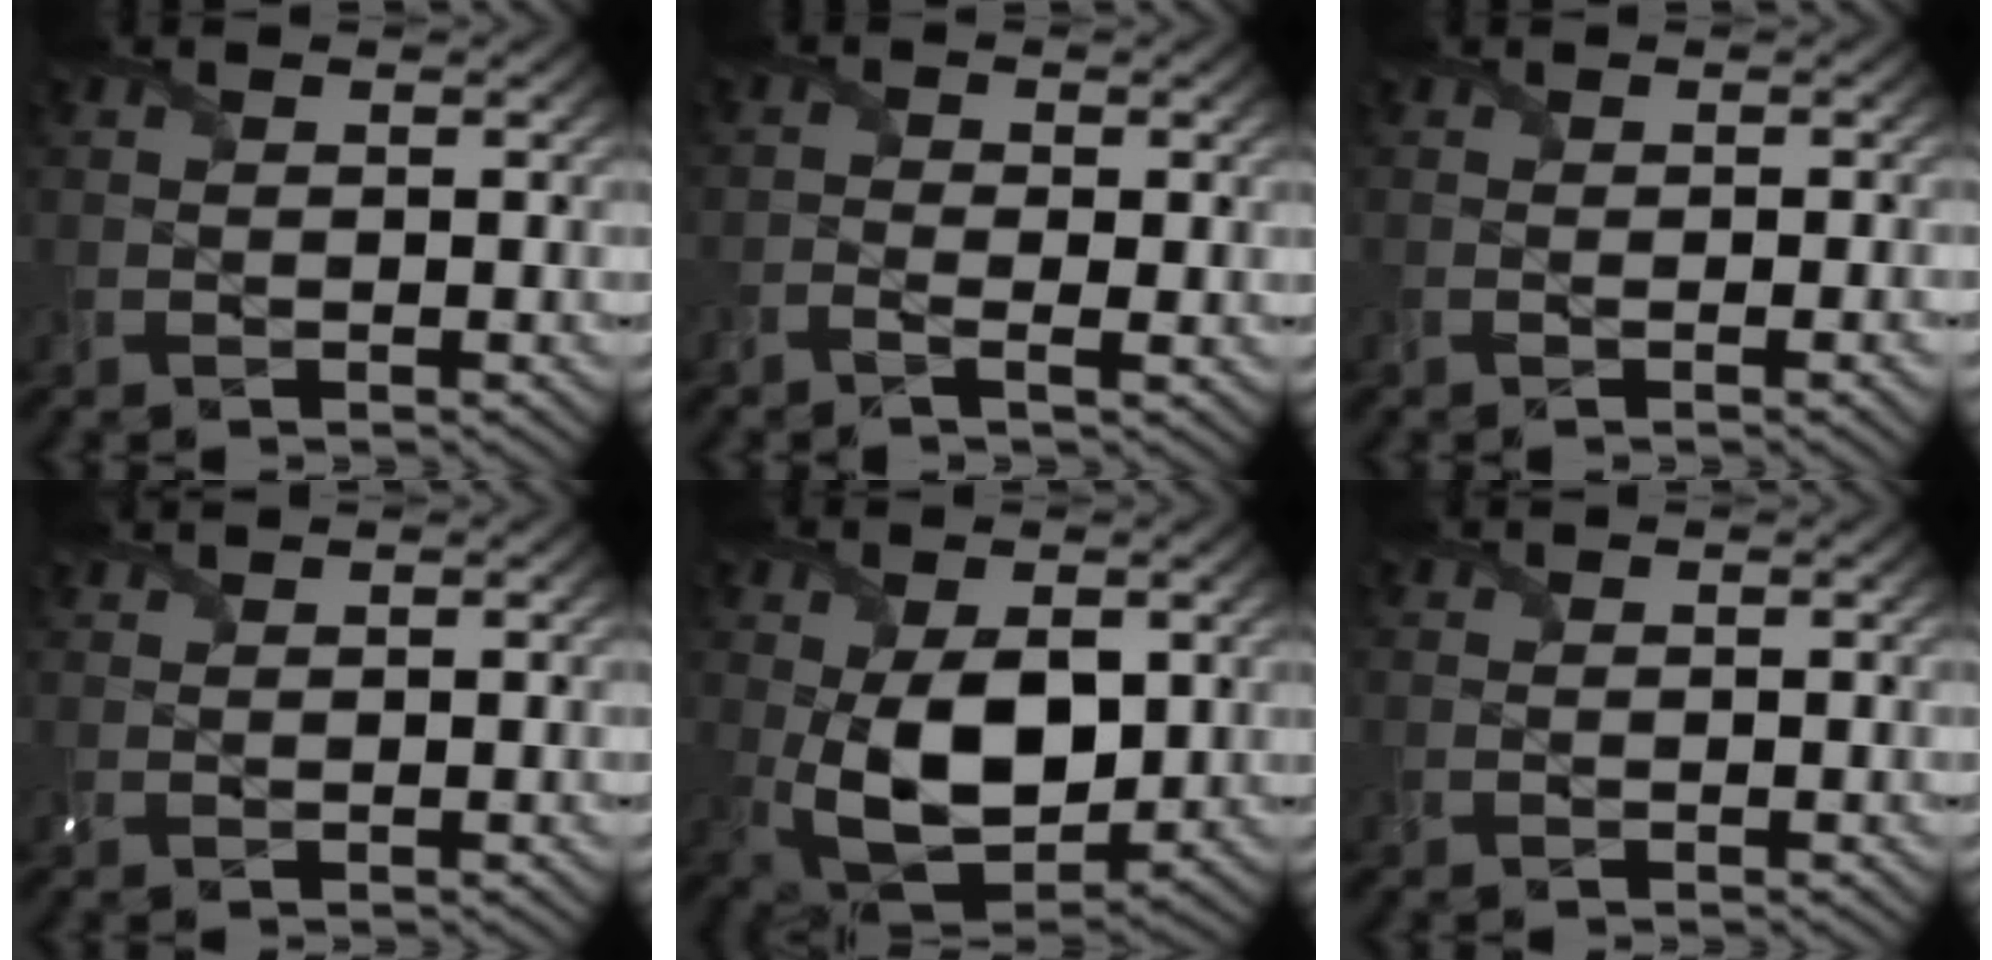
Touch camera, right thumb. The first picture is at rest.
{"total": 1.8, "force": [-0.7, 0.9, 1.4], "torque": [-0.032, -0.005, -0.016]}
{"total": 1.9, "force": [-0.6, 0.4, 1.7], "torque": [-0.029, -0.005, -0.011]}
{"total": 1.3, "force": [1.2, 0.1, 0.3], "torque": [-0.019, 0.004, 0.029]}
{"total": 10.5, "force": [0.3, 6.1, 8.5], "torque": [-0.184, -0.013, 0.014]}
{"total": 0.6, "force": [0.6, 0.0, 0.1], "torque": [-0.006, 0.001, 0.012]}